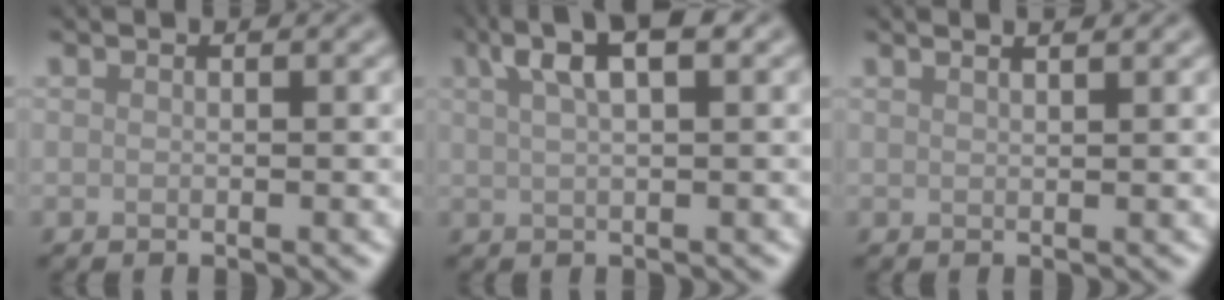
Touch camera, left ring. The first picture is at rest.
{"total": 4.7, "force": [2.5, 1.3, 3.7], "torque": [-0.062, 0.013, 0.041]}
{"total": 3.3, "force": [2.2, 1.5, 1.9], "torque": [-0.004, 0.023, -0.005]}